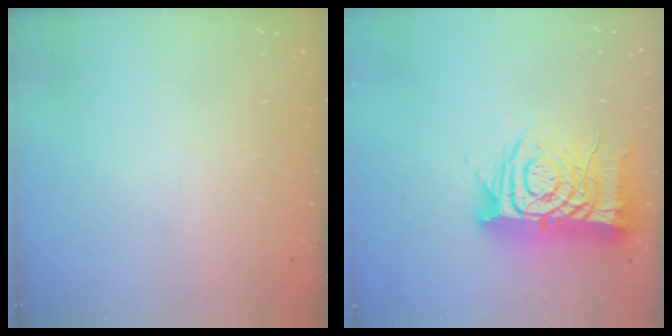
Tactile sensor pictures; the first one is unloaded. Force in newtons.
{"total": 17.8, "press": 17.7, "slide": 2.0}